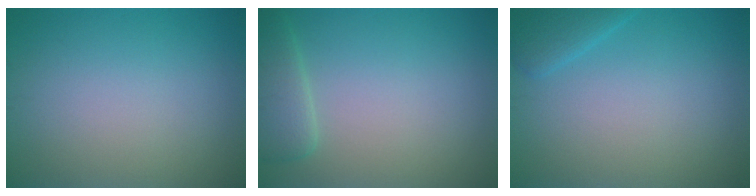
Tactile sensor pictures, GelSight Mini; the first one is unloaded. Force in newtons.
{"total": 2.9, "press": 2.9, "slide": 0.3}
{"total": 2.0, "press": 2.0, "slide": 0.1}